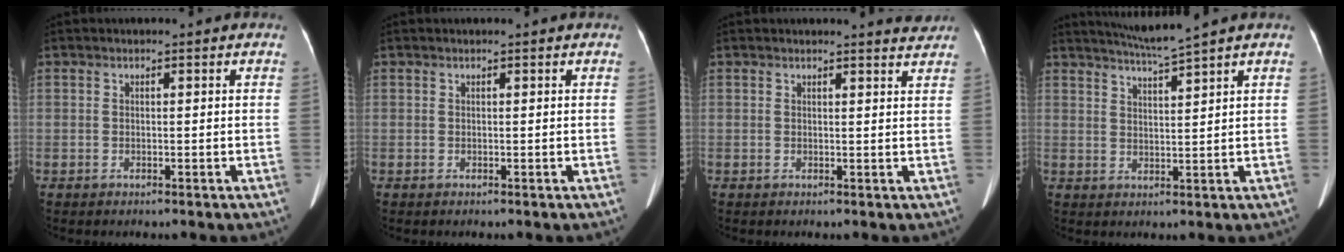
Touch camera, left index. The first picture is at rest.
{"total": 0.0}
{"total": 2.4, "force": [2.4, -0.2, 0.2], "torque": [-0.006, -0.014, 0.017]}
{"total": 4.7, "force": [4.0, -1.8, 1.6], "torque": [-0.032, -0.011, 0.079]}